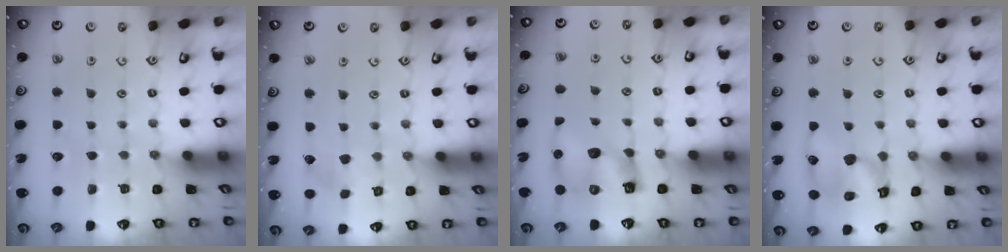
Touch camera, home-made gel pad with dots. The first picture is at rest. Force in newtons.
{"total": 3.2, "press": 3.2, "slide": 0.4}
{"total": 8.8, "press": 8.7, "slide": 1.4}
{"total": 13.1, "press": 12.9, "slide": 1.8}